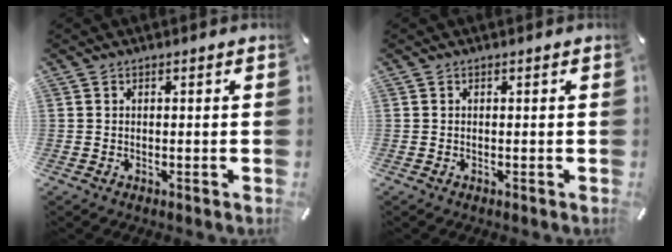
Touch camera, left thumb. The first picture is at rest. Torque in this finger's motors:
{"motor_torque": [0.00, 0.00, -0.02, 0.09, 0.00]}